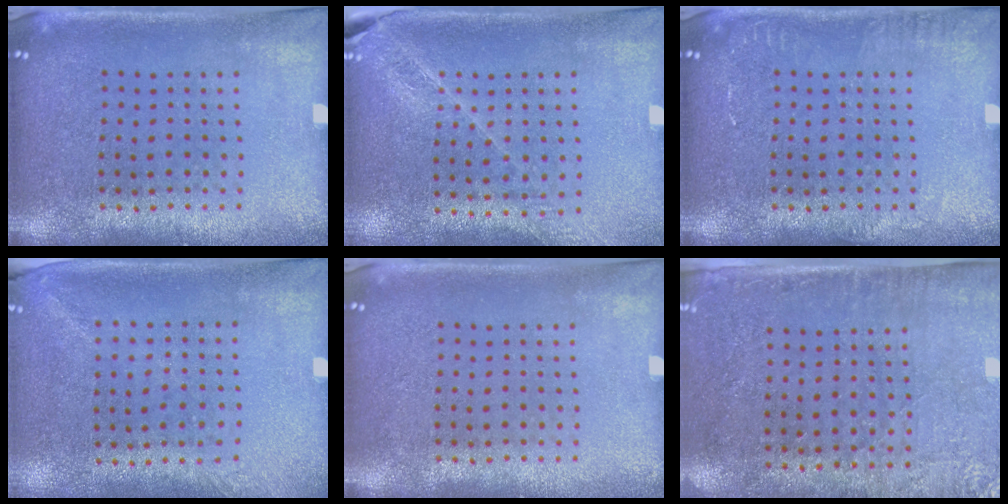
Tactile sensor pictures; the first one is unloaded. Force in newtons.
{"total": 1.6, "press": 1.6, "slide": 0.2}
{"total": 1.0, "press": 1.0, "slide": 0.2}
{"total": 1.3, "press": 1.0, "slide": 0.8}
{"total": 0.0}
{"total": 2.8, "press": 2.3, "slide": 1.5}